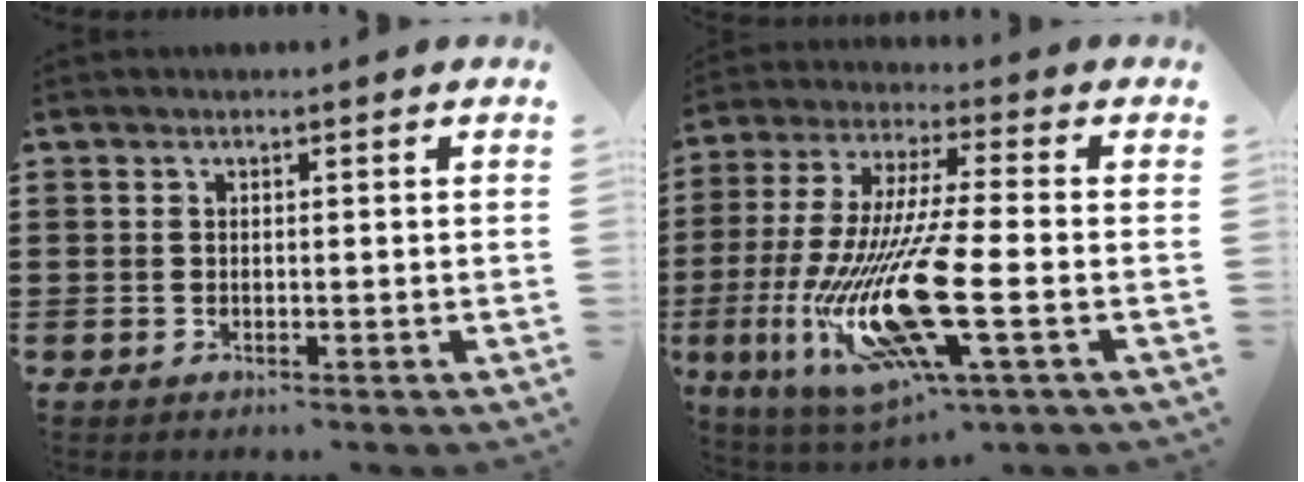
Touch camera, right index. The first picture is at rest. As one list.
[{"total": 18.2, "force": [-5.7, 4.2, 16.8], "torque": [-0.349, -0.018, -0.098]}]